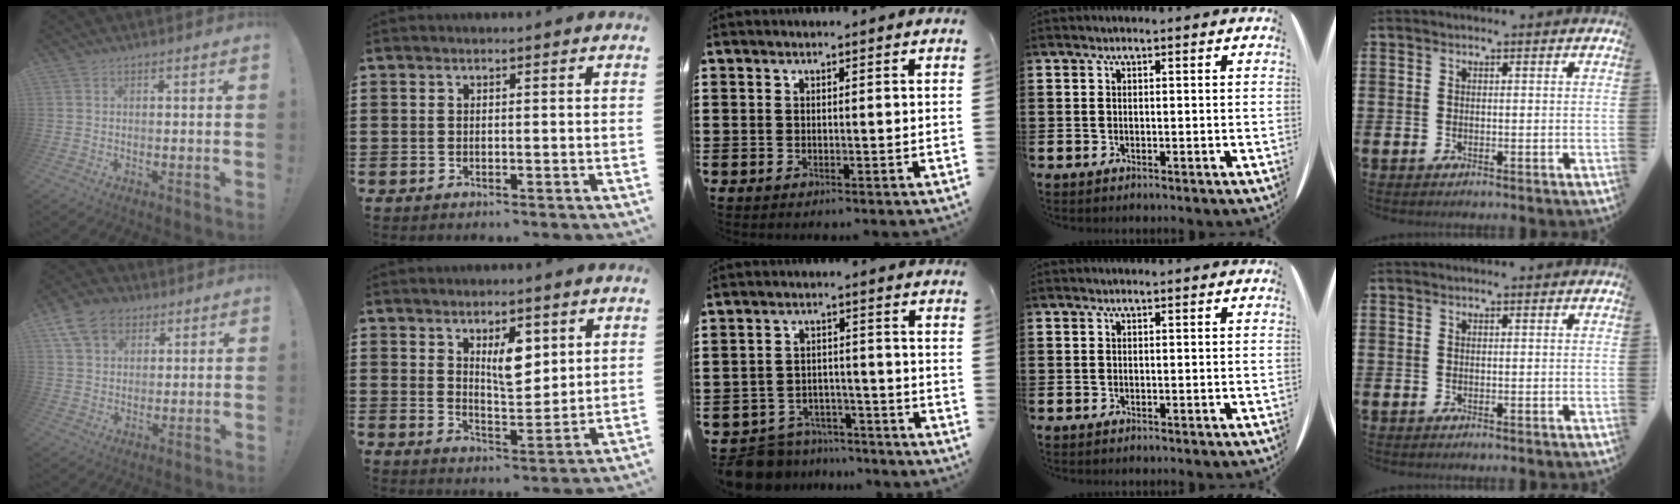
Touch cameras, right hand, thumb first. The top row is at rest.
{"thumb": {"total": 11.1, "force": [5.7, 8.2, 5.0], "torque": [-0.085, -0.017, 0.114]}, "index": {"total": 6.1, "force": [2.7, 2.5, 4.8], "torque": [-0.070, -0.007, 0.041]}, "middle": {"total": 6.5, "force": [-6.3, 1.5, 0.6], "torque": [-0.018, 0.013, -0.127]}}